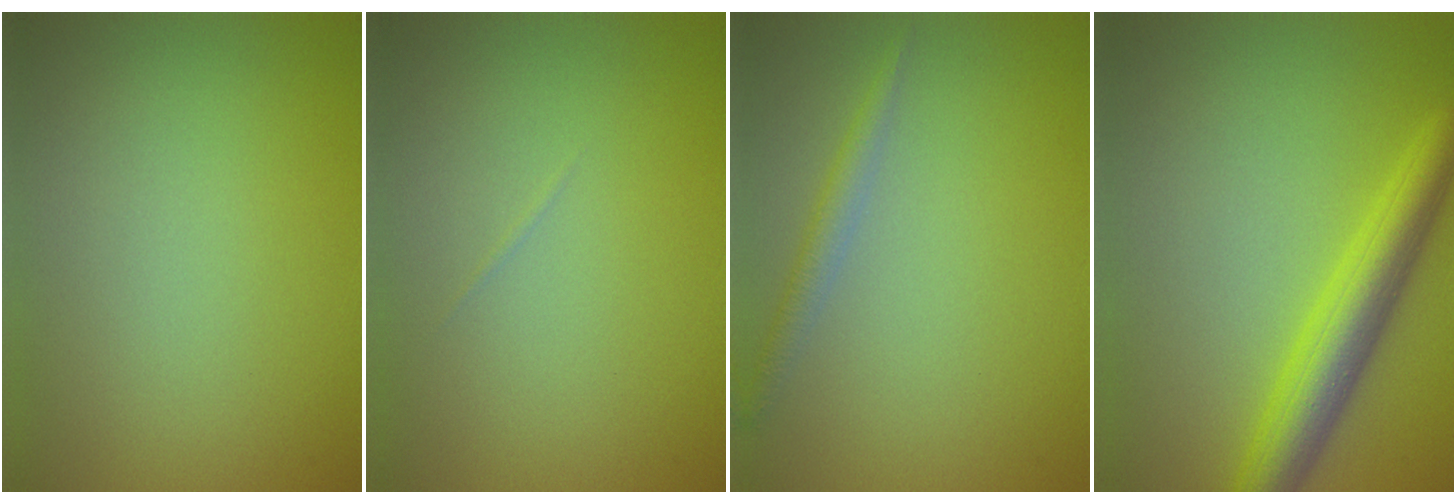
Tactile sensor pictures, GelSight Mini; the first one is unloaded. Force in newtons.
{"total": 0.0}
{"total": 1.6, "press": 1.6, "slide": 0.1}
{"total": 5.3, "press": 5.3, "slide": 0.2}